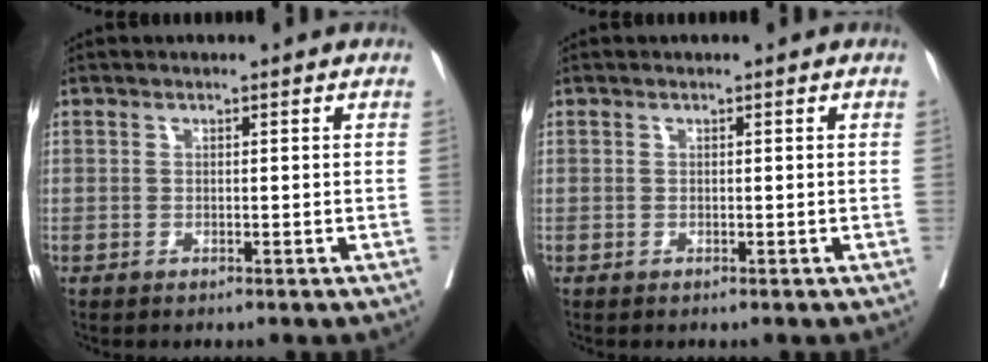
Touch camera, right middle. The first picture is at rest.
{"total": 0.0}